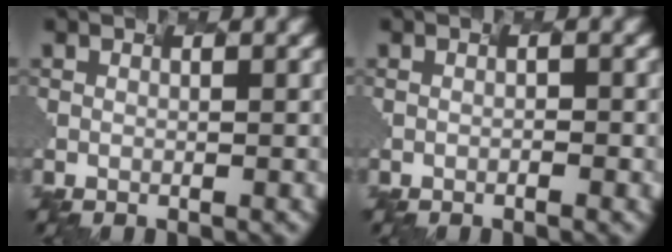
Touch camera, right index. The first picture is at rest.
{"total": 0.6, "force": [-0.5, -0.3, 0.1], "torque": [-0.002, 0.002, 0.004]}